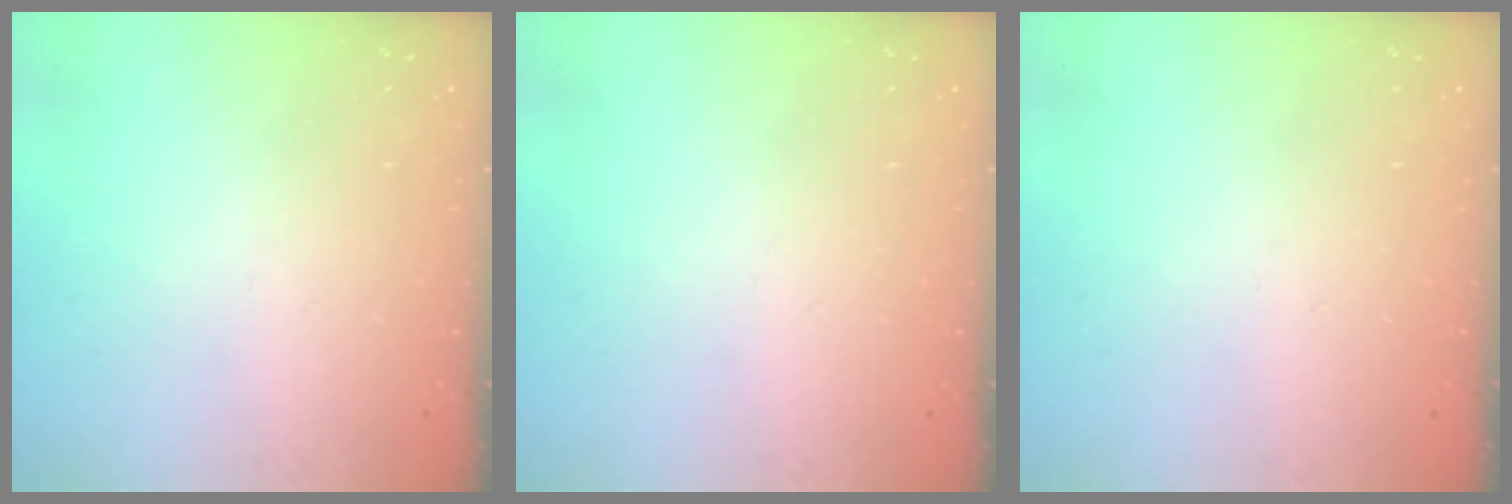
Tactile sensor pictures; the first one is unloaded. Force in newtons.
{"total": 0.0}
{"total": 0.0}